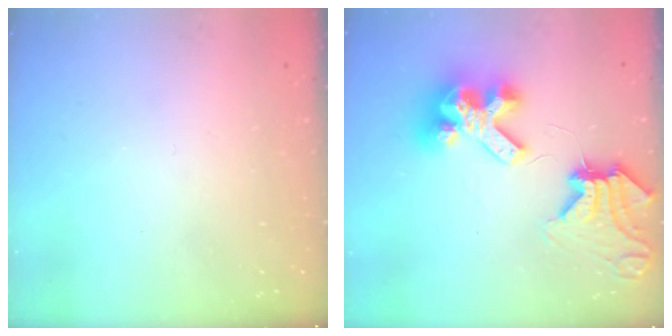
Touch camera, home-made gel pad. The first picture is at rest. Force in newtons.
{"total": 15.2, "press": 15.1, "slide": 2.0}